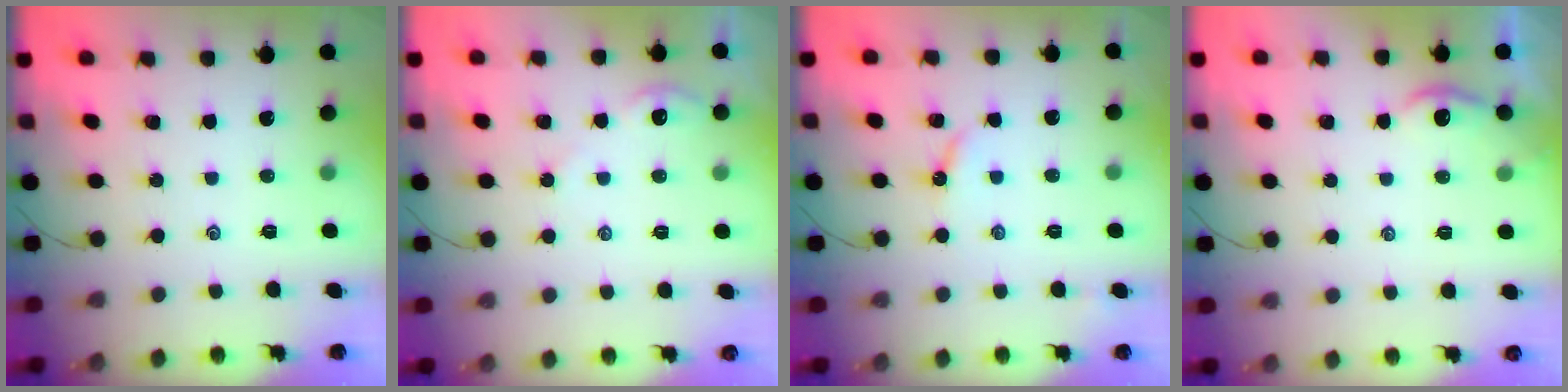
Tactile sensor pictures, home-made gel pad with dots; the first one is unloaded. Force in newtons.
{"total": 2.4, "press": 2.4, "slide": 0.4}
{"total": 4.9, "press": 4.9, "slide": 0.6}
{"total": 2.5, "press": 2.5, "slide": 0.3}